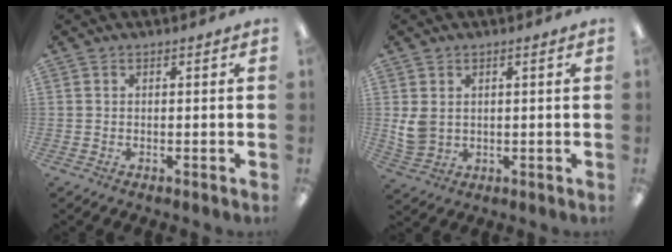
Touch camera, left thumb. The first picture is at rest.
{"total": 4.8, "force": [1.5, 3.7, 2.7], "torque": [-0.052, 0.000, 0.031]}